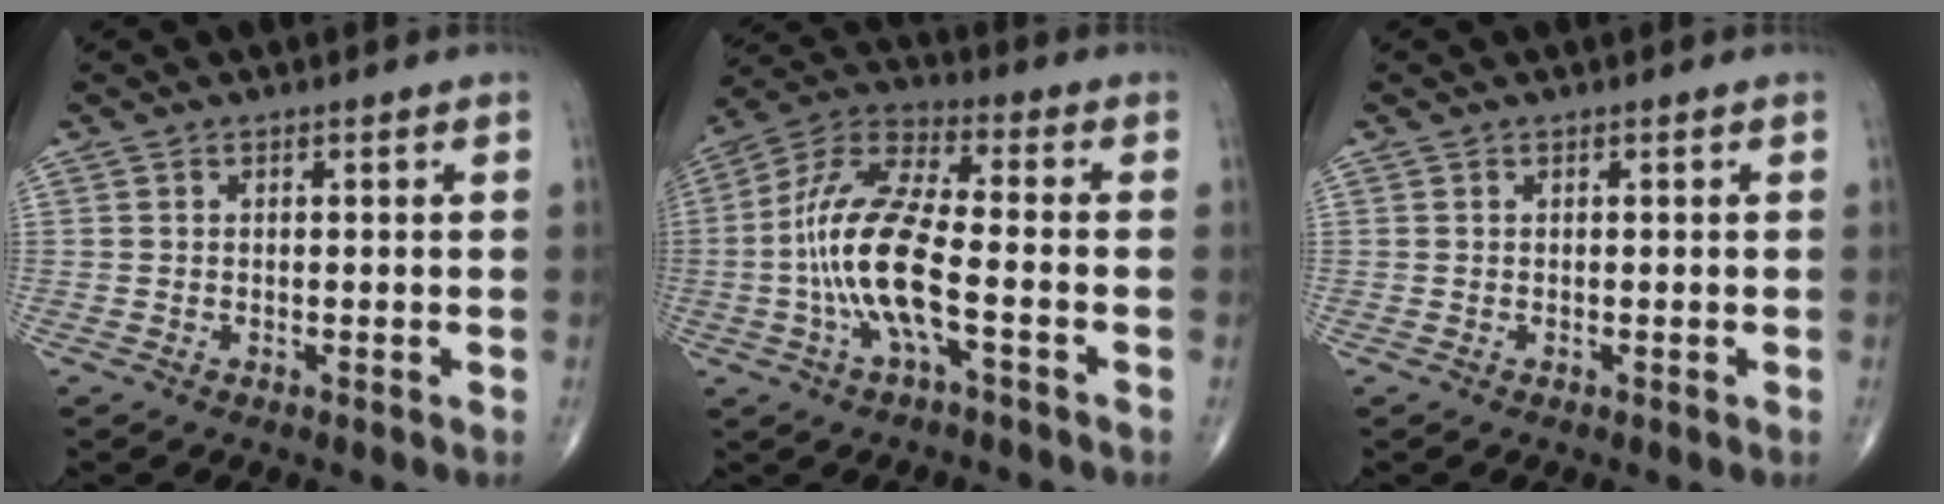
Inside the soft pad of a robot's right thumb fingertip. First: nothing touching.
{"total": 14.5, "force": [-3.2, 4.3, 13.5], "torque": [-0.293, 0.038, -0.065]}
{"total": 0.0}